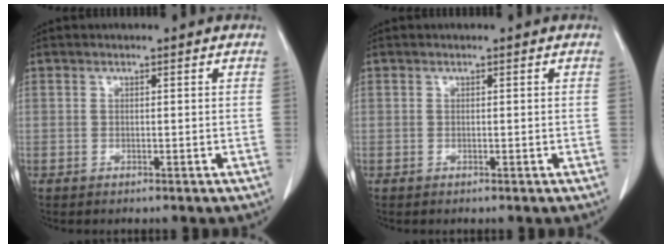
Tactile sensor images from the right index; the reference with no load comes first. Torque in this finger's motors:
{"motor_torque": [0.00, 0.00, 0.00, 0.00]}